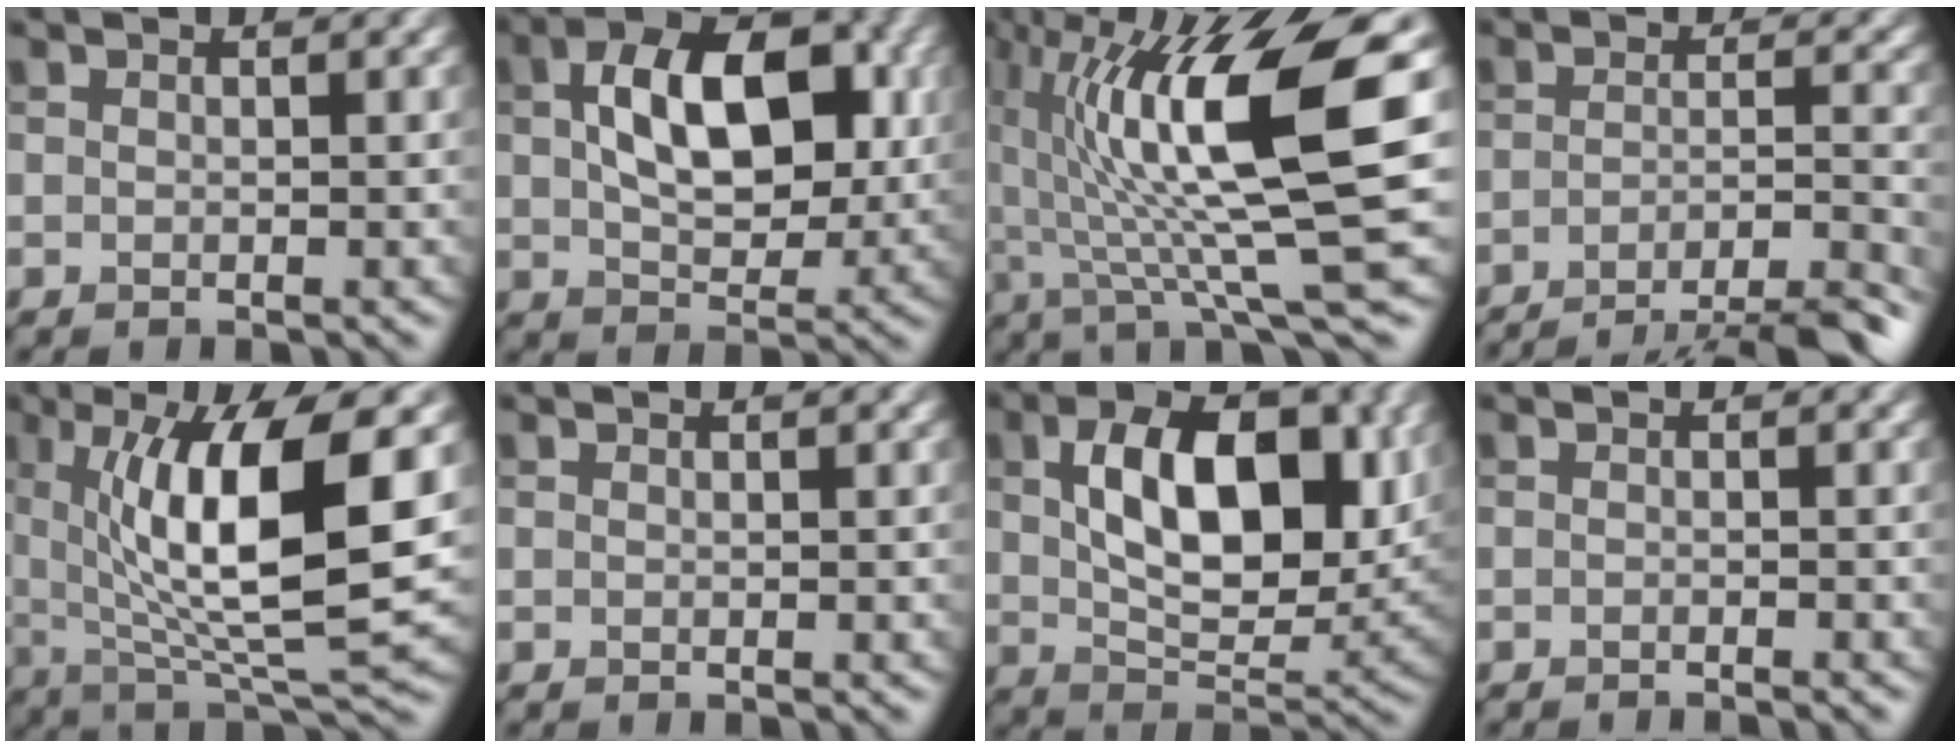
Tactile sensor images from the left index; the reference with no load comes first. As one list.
[{"total": 9.4, "force": [1.8, 5.4, 7.5], "torque": [-0.122, 0.010, 0.028]}, {"total": 13.8, "force": [2.3, 2.7, 13.3], "torque": [-0.223, 0.004, 0.044]}, {"total": 8.6, "force": [-6.8, 1.7, 4.9], "torque": [-0.068, -0.001, -0.101]}, {"total": 12.3, "force": [2.3, 3.1, 11.7], "torque": [-0.185, -0.005, 0.045]}, {"total": 0.0}, {"total": 10.4, "force": [2.3, 5.8, 8.3], "torque": [-0.135, -0.002, 0.044]}, {"total": 1.0, "force": [-0.9, 0.1, 0.5], "torque": [0.001, 0.000, -0.018]}]